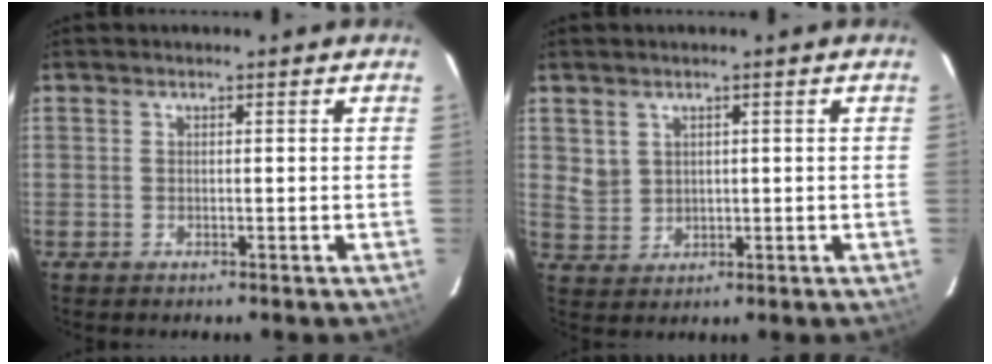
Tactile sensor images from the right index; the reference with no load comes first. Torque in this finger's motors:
{"motor_torque": [-0.04, -0.01, -0.01, 0.01]}